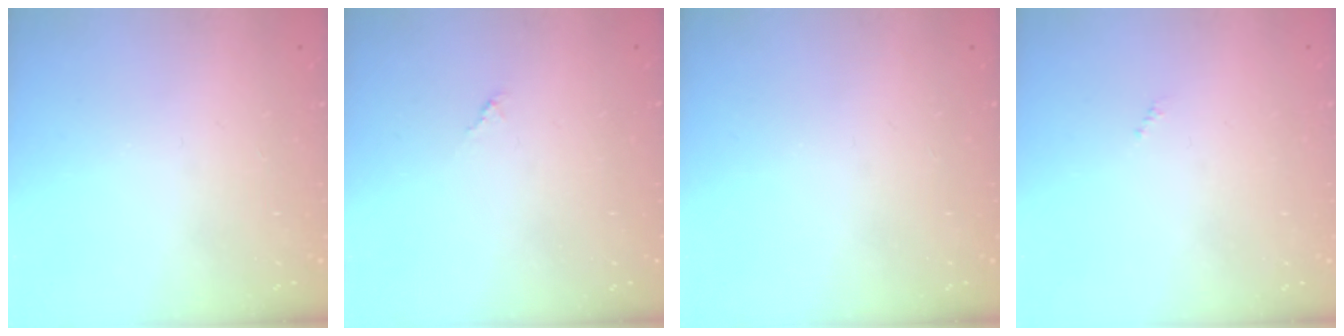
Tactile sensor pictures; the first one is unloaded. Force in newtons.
{"total": 0.0}
{"total": 0.0}
{"total": 0.0}